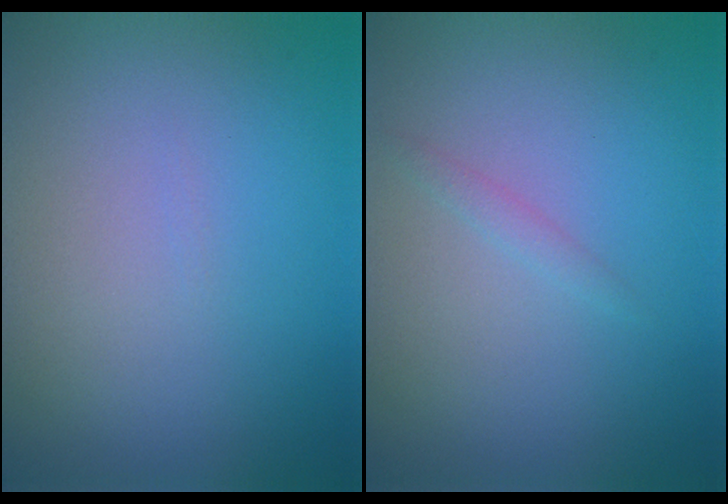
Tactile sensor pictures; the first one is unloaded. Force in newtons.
{"total": 0.8, "press": 0.8, "slide": 0.1}